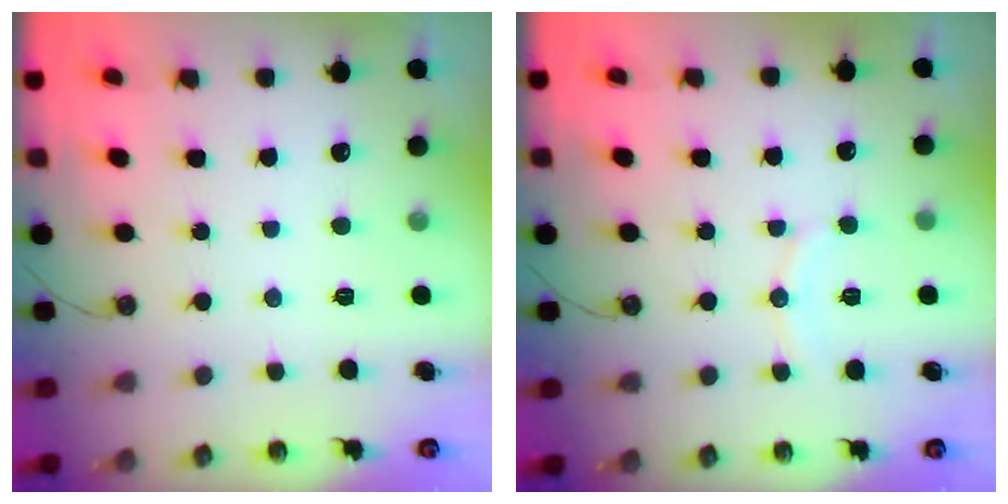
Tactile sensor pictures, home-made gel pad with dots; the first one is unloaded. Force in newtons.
{"total": 7.2, "press": 7.1, "slide": 0.7}